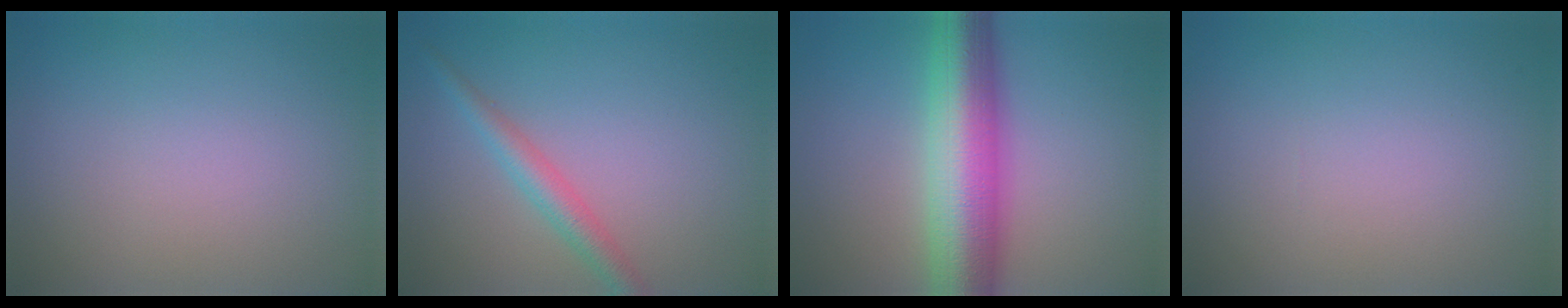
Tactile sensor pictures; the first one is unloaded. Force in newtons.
{"total": 2.6, "press": 2.6, "slide": 0.0}
{"total": 9.9, "press": 9.9, "slide": 0.2}
{"total": 0.0}